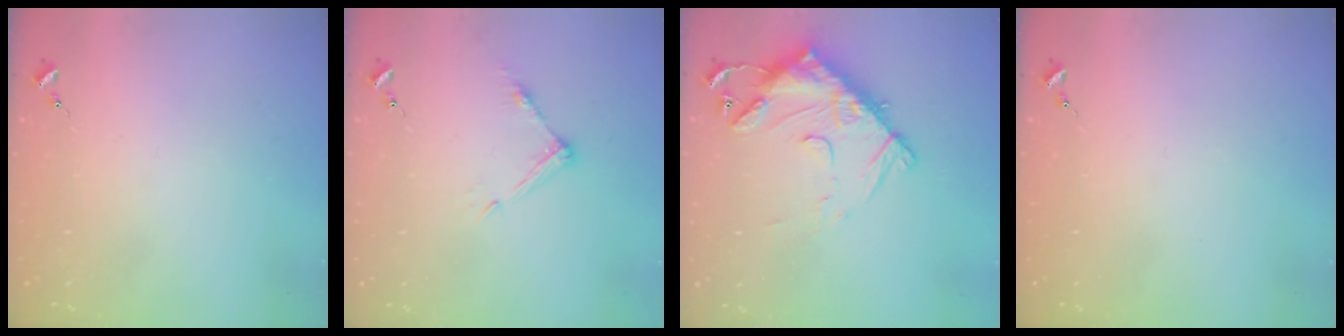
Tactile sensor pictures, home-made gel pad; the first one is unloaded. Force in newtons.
{"total": 6.8, "press": 6.7, "slide": 0.4}
{"total": 15.5, "press": 15.4, "slide": 1.5}
{"total": 0.0}